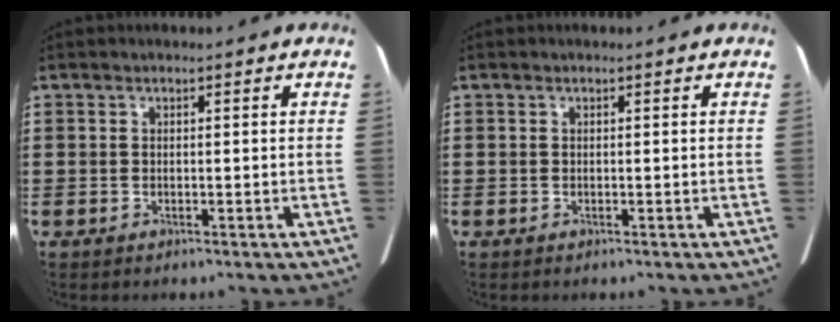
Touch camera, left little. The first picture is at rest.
{"total": 0.0}